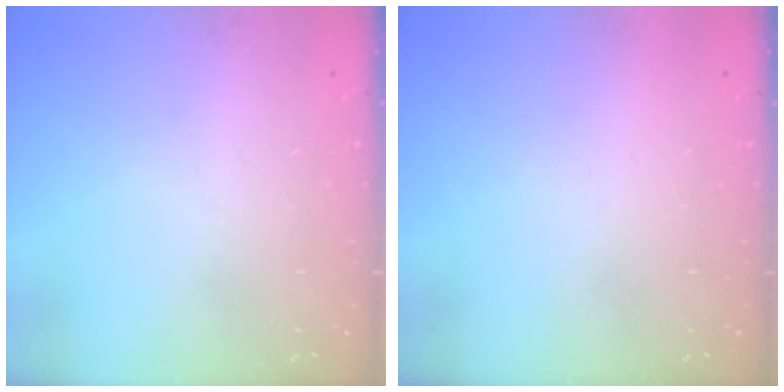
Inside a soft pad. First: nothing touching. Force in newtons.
{"total": 1.5, "press": 1.5, "slide": 0.1}